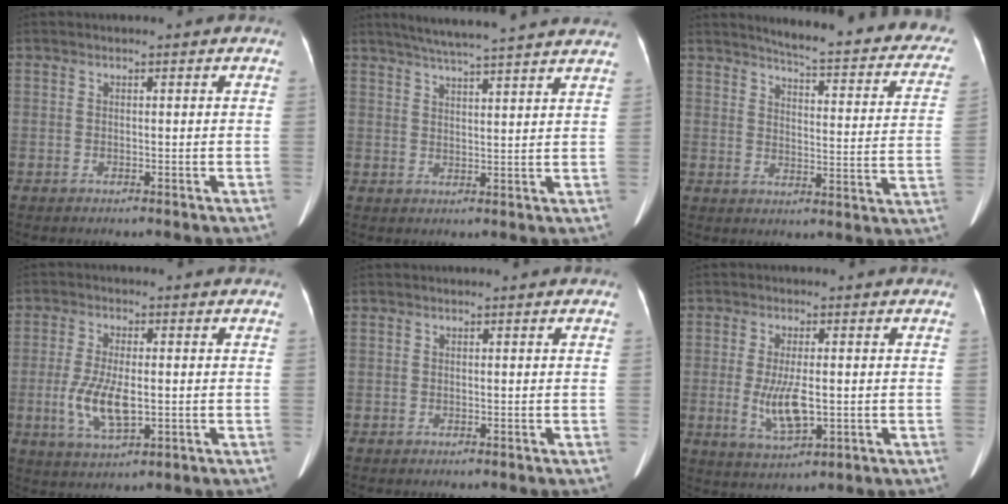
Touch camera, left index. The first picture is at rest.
{"total": 16.8, "force": [15.0, -0.1, 7.6], "torque": [-0.125, 0.015, 0.193]}
{"total": 21.6, "force": [18.9, 3.3, 9.9], "torque": [-0.110, -0.056, 0.206]}
{"total": 7.1, "force": [-1.2, 2.4, 6.6], "torque": [-0.143, -0.008, -0.017]}
{"total": 0.0}
{"total": 6.4, "force": [-0.8, 1.9, 6.0], "torque": [-0.125, -0.013, -0.009]}